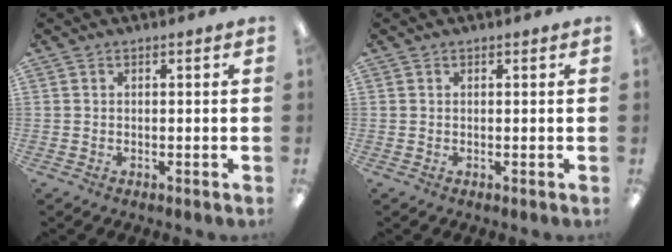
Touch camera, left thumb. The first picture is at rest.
{"total": 0.0}